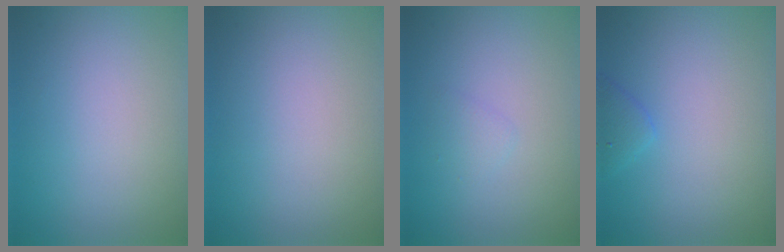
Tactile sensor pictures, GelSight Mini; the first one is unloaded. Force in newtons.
{"total": 0.0}
{"total": 0.8, "press": 0.8, "slide": 0.1}
{"total": 1.4, "press": 1.4, "slide": 0.1}